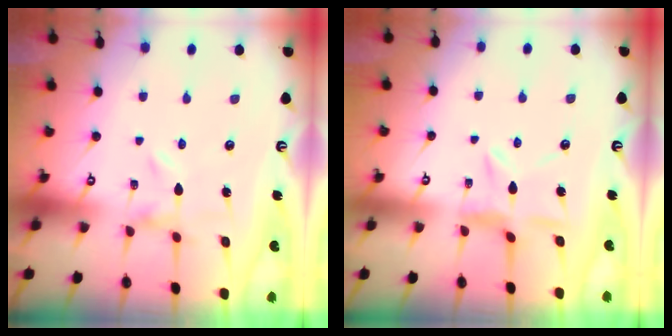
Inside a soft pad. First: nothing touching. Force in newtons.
{"total": 6.9, "press": 6.9, "slide": 0.7}